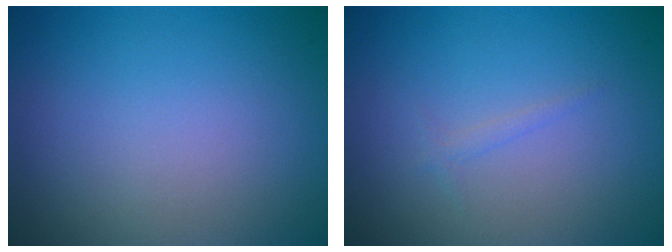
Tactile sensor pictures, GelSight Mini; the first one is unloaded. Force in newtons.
{"total": 0.6, "press": 0.6, "slide": 0.0}